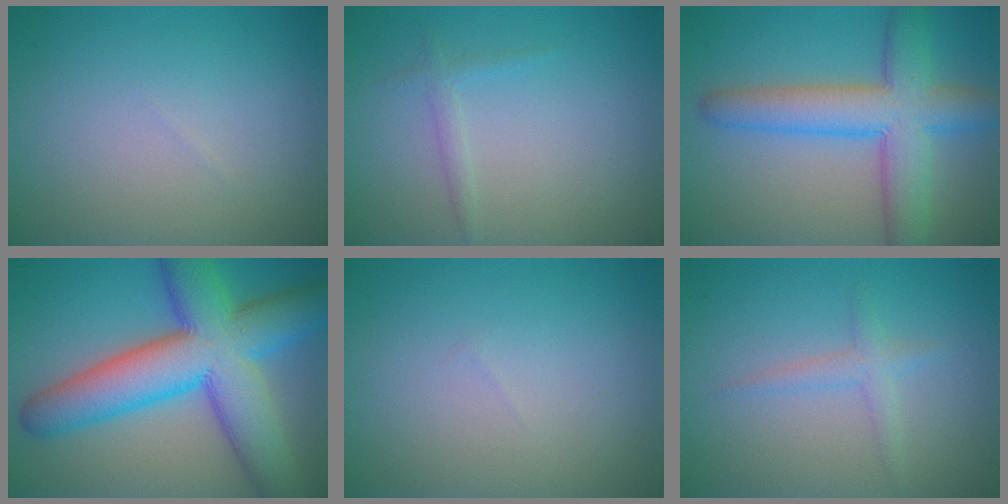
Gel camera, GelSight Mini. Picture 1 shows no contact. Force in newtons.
{"total": 1.2, "press": 1.2, "slide": 0.1}
{"total": 7.7, "press": 7.7, "slide": 0.2}
{"total": 12.8, "press": 12.8, "slide": 0.3}
{"total": 0.0}
{"total": 1.6, "press": 1.6, "slide": 0.0}